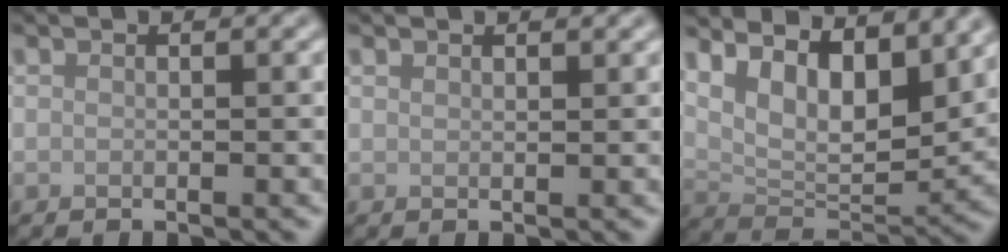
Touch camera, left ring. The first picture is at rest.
{"total": 0.8, "force": [0.7, 0.2, 0.2], "torque": [-0.004, 0.000, 0.014]}
{"total": 9.3, "force": [4.9, 4.3, 6.6], "torque": [-0.117, -0.010, 0.086]}